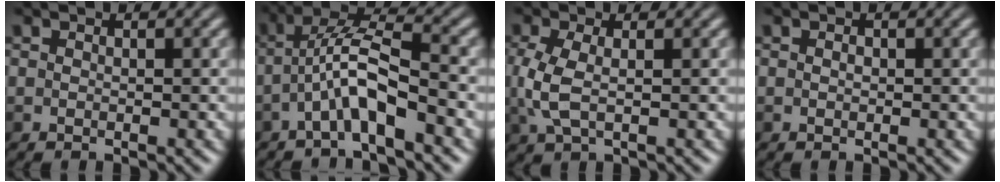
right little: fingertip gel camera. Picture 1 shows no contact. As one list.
[{"total": 4.7, "force": [-2.4, 0.7, 4.0], "torque": [-0.082, 0.018, -0.046]}, {"total": 3.2, "force": [0.0, 1.8, 2.7], "torque": [-0.076, 0.002, 0.005]}, {"total": 0.9, "force": [0.4, 0.7, 0.6], "torque": [-0.003, 0.008, -0.008]}]